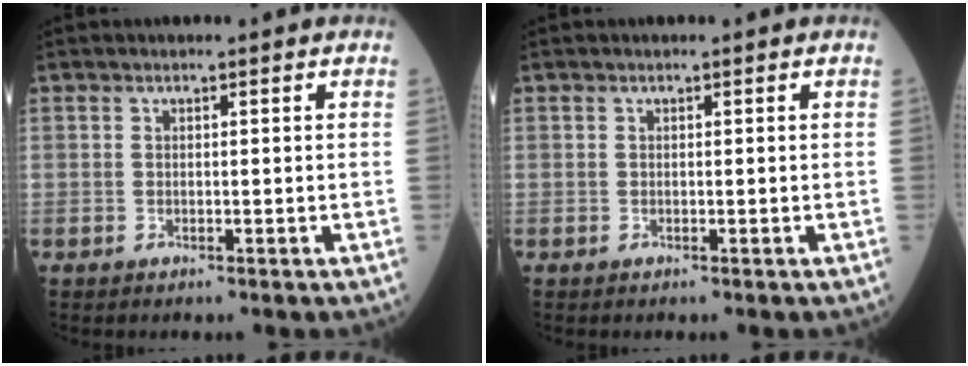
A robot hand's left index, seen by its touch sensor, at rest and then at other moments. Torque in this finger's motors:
{"motor_torque": [0.49, -0.59, -0.06, 0.01]}